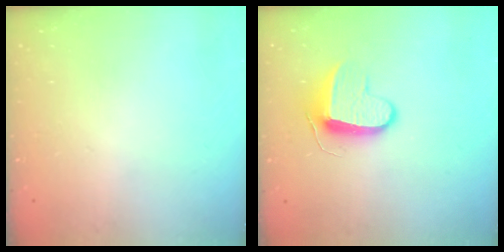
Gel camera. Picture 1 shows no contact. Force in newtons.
{"total": 9.5, "press": 9.5, "slide": 0.1}